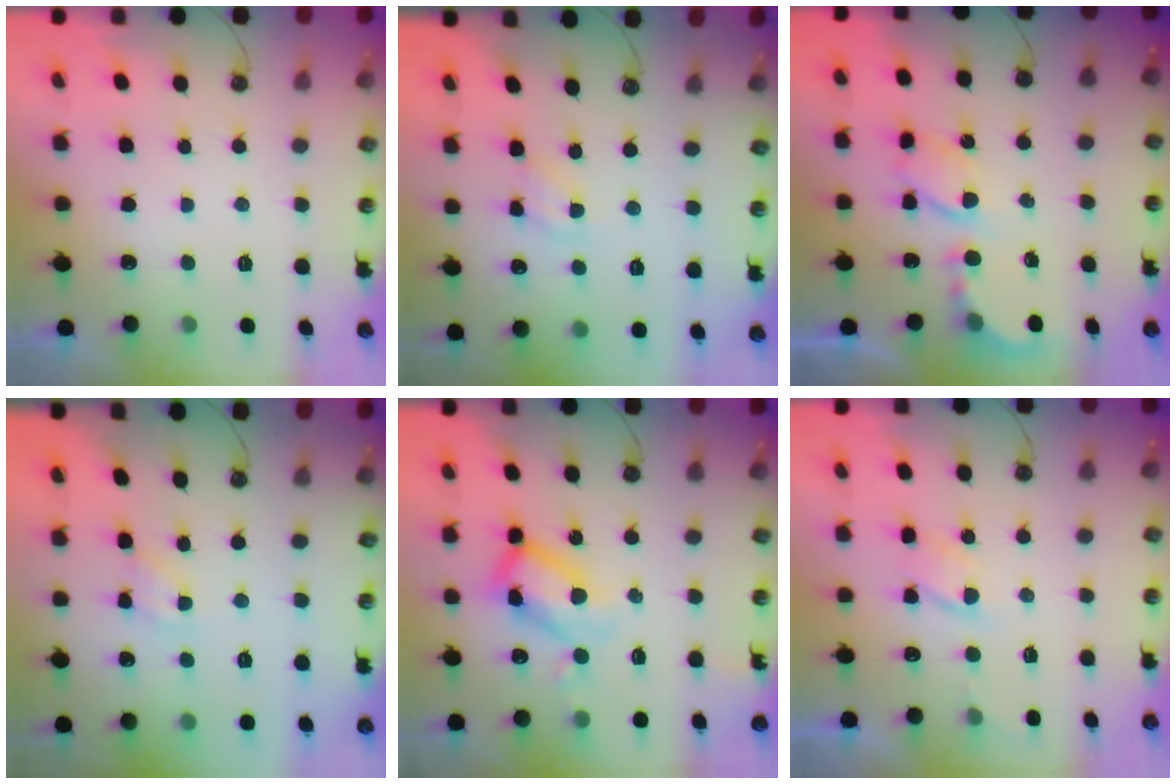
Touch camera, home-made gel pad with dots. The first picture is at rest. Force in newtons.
{"total": 6.2, "press": 6.2, "slide": 0.4}
{"total": 6.1, "press": 6.1, "slide": 0.2}
{"total": 4.0, "press": 4.0, "slide": 0.2}
{"total": 15.2, "press": 15.2, "slide": 1.3}
{"total": 4.5, "press": 4.4, "slide": 0.8}